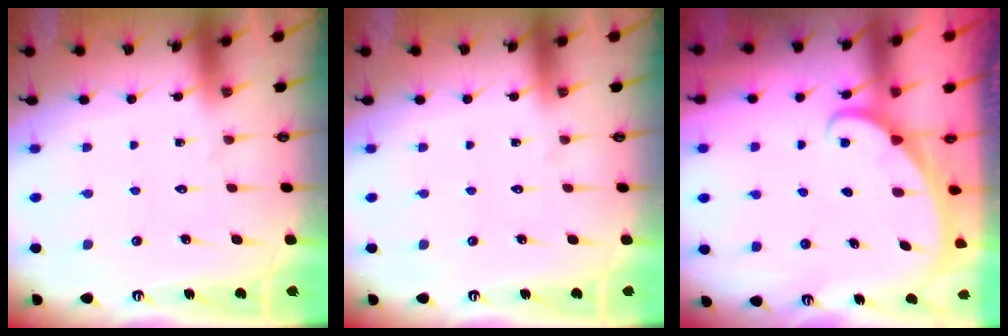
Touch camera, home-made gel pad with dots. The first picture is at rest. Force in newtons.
{"total": 0.0}
{"total": 1.9, "press": 1.9, "slide": 0.1}